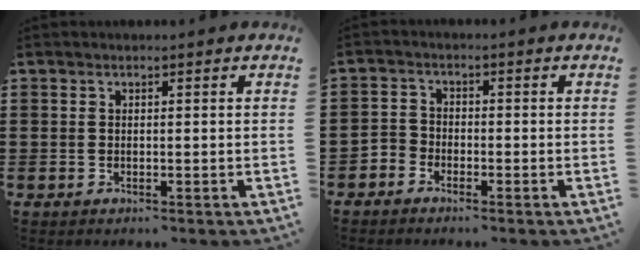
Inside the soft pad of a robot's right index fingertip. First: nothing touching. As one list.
[{"total": 2.1, "force": [-1.8, 1.1, 0.0], "torque": [-0.008, 0.007, -0.041]}]